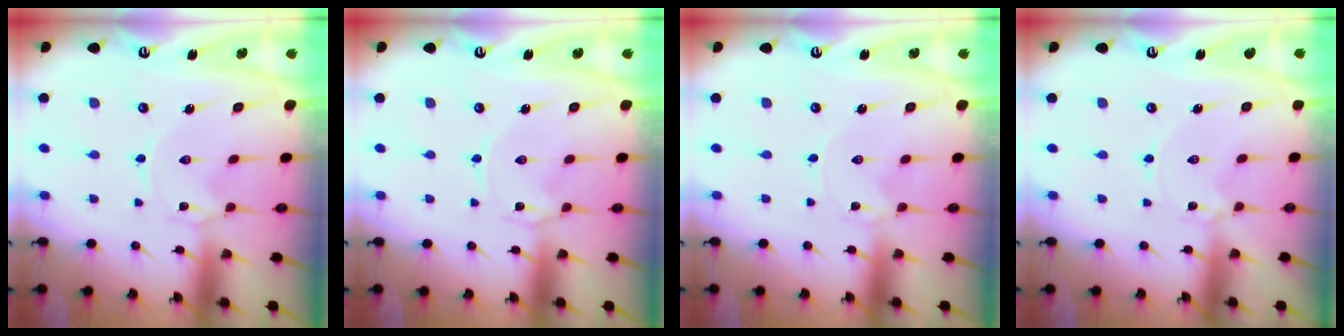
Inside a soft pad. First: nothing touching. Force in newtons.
{"total": 1.0, "press": 1.0, "slide": 0.1}
{"total": 0.0}
{"total": 1.9, "press": 1.9, "slide": 0.4}